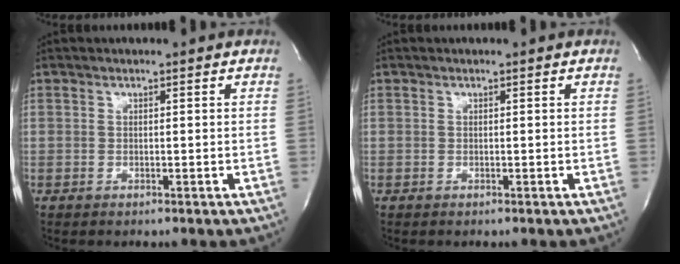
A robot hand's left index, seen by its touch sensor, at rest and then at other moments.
{"total": 0.0}